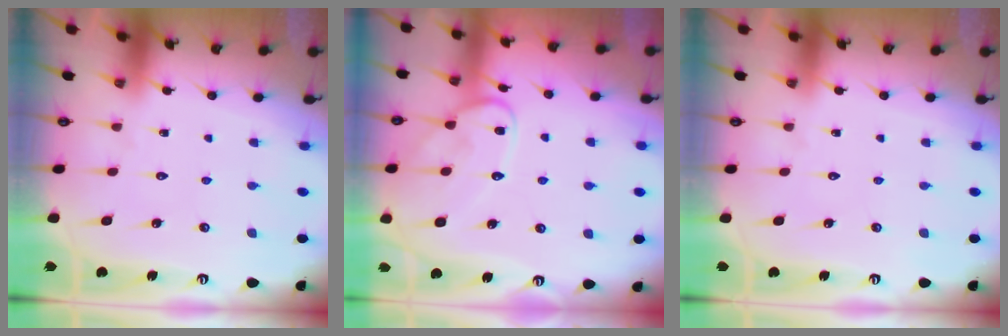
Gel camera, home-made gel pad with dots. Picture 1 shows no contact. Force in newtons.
{"total": 13.1, "press": 13.1, "slide": 1.0}
{"total": 0.0}